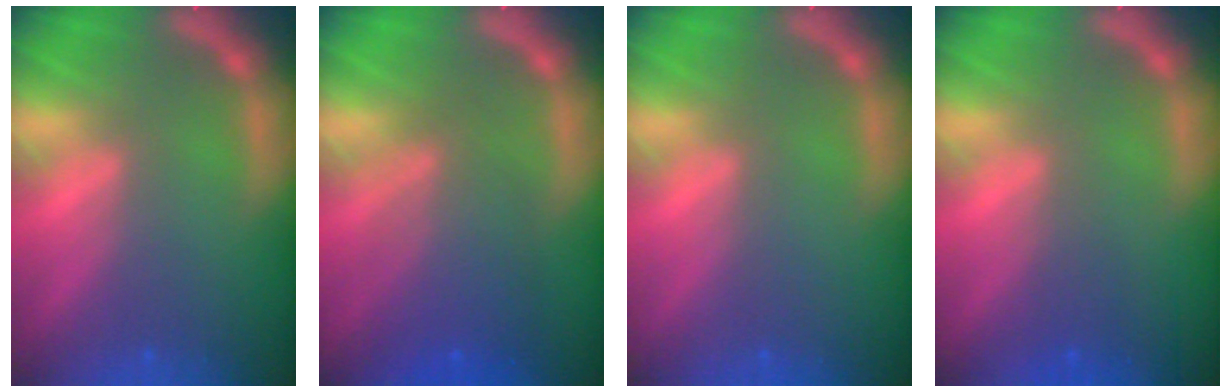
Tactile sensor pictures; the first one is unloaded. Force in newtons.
{"total": 6.0}
{"total": 0.0}
{"total": 1.5}